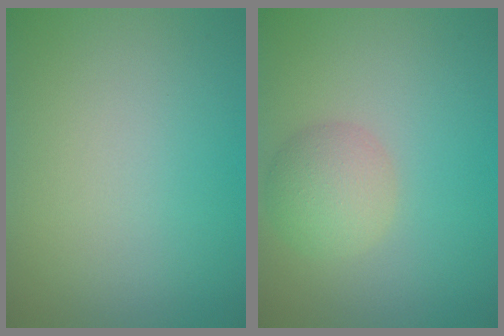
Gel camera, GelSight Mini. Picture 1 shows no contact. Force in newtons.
{"total": 3.4, "press": 3.4, "slide": 0.2}